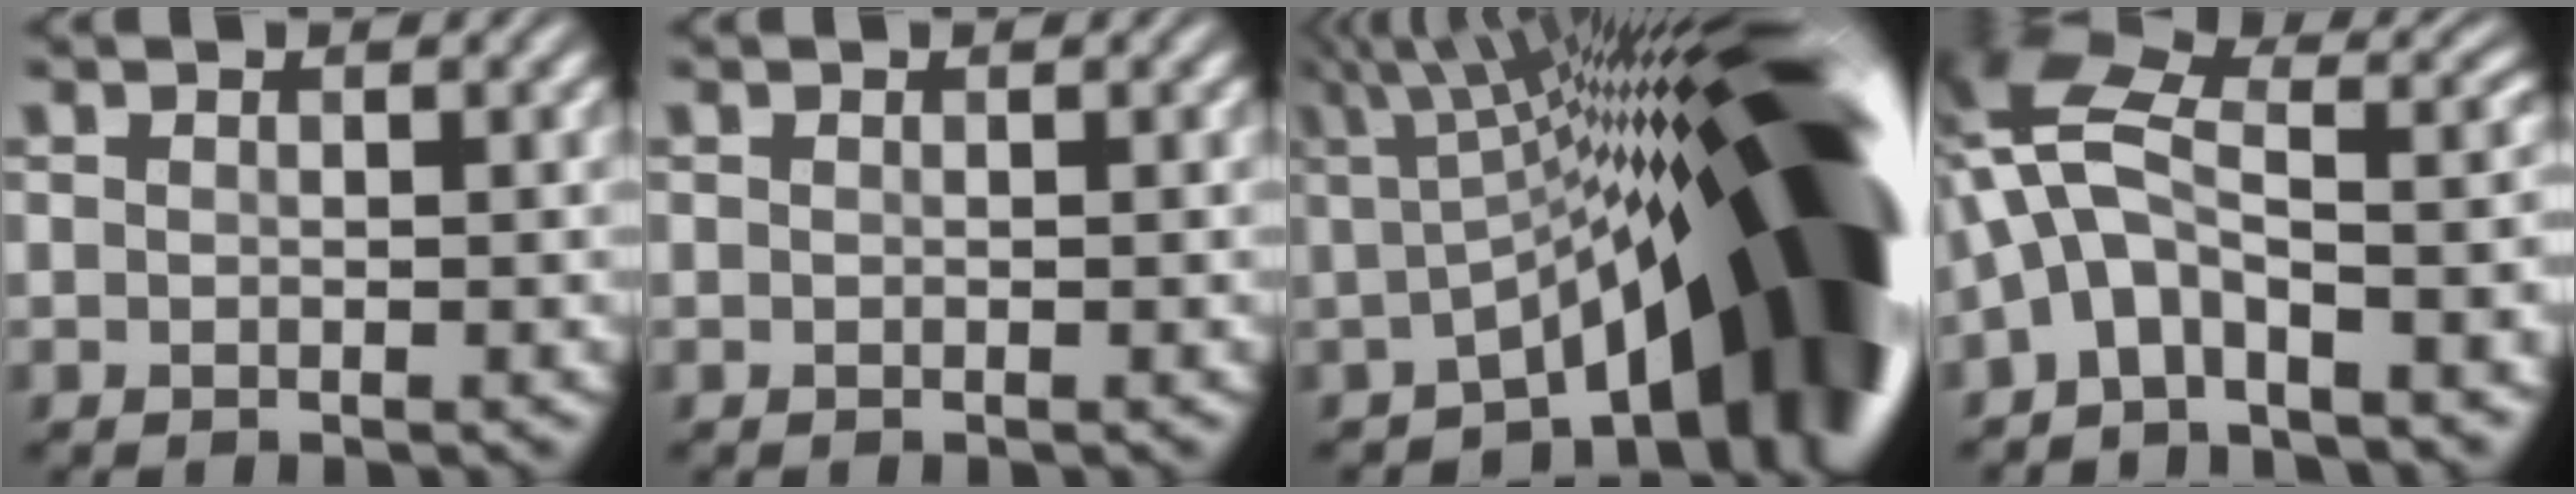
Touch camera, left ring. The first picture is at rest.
{"total": 0.0}
{"total": 16.3, "force": [-2.4, 4.8, 15.4], "torque": [-0.169, 0.028, -0.045]}
{"total": 9.7, "force": [-3.3, 4.4, 8.0], "torque": [-0.140, 0.027, -0.075]}